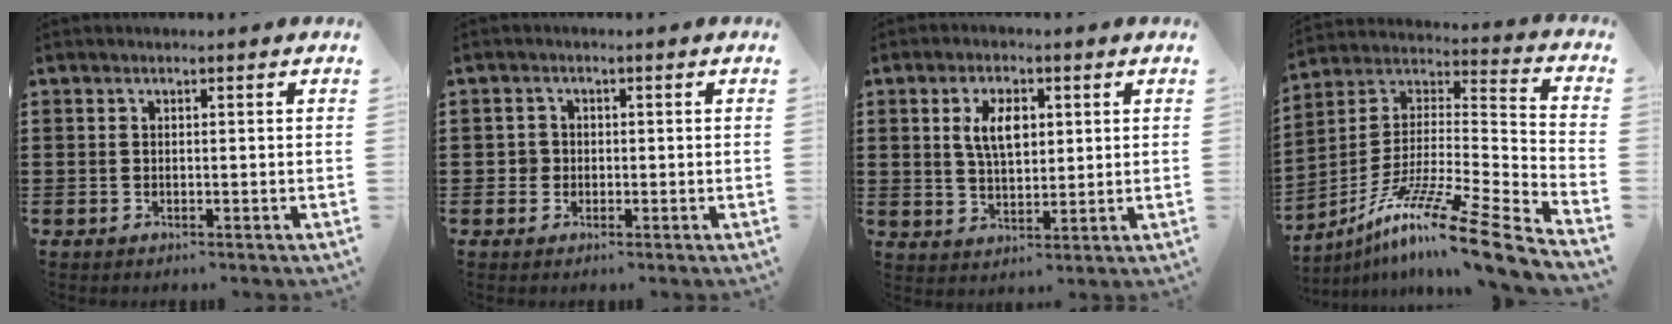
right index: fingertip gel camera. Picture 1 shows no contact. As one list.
[{"total": 1.7, "force": [-0.2, 1.7, 0.3], "torque": [-0.012, 0.008, -0.007]}, {"total": 5.8, "force": [1.7, 3.1, 4.7], "torque": [-0.101, 0.011, 0.028]}, {"total": 14.3, "force": [-11.1, -0.2, 9.0], "torque": [-0.158, 0.015, -0.207]}]